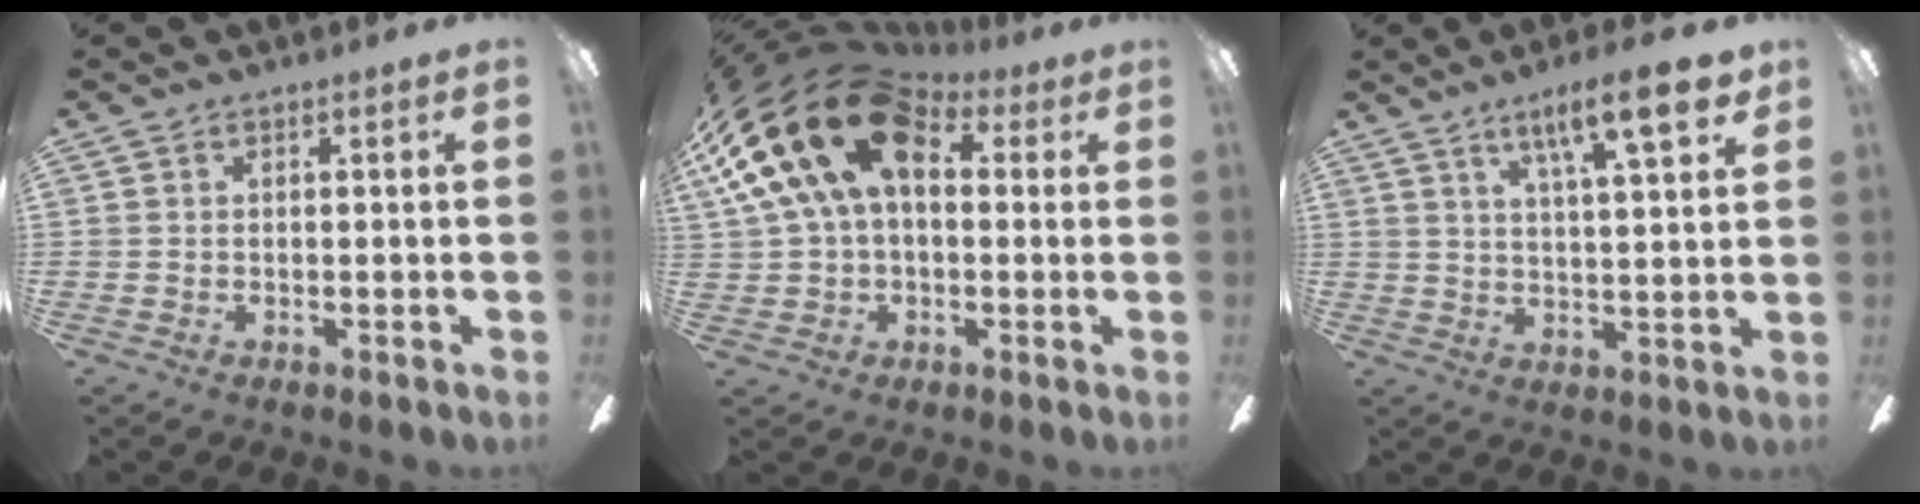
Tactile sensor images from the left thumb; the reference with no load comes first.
{"total": 22.4, "force": [8.1, 13.9, 15.6], "torque": [-0.320, -0.026, 0.139]}
{"total": 12.5, "force": [8.0, 2.4, 9.3], "torque": [-0.138, -0.038, 0.123]}